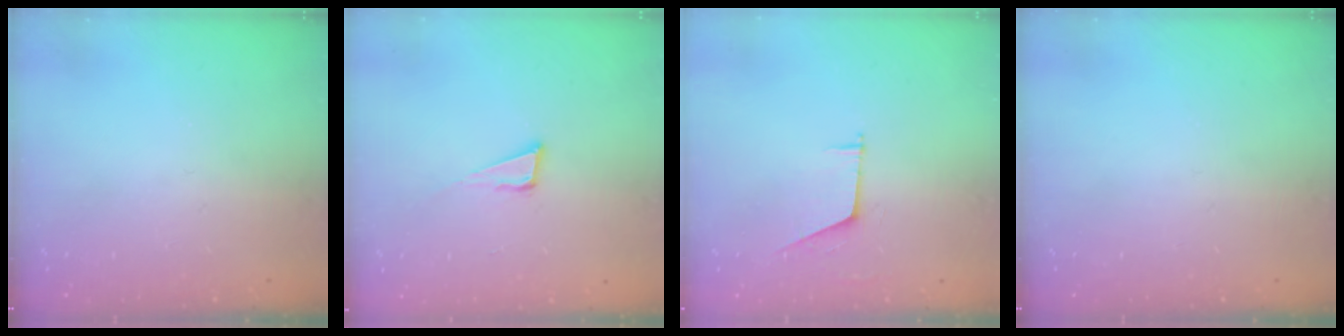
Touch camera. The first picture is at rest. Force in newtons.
{"total": 6.4, "press": 5.8, "slide": 2.6}
{"total": 5.7, "press": 5.7, "slide": 0.3}
{"total": 0.0}